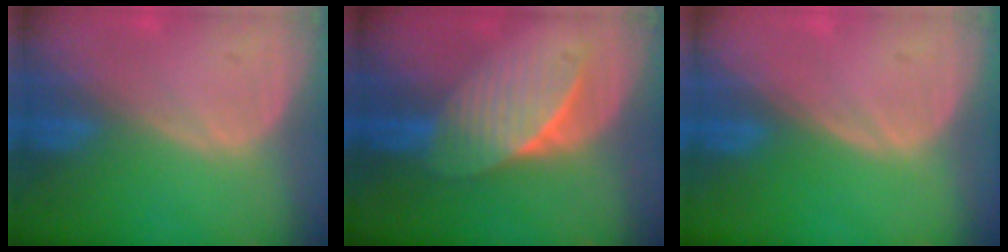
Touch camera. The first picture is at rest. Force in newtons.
{"total": 7.5, "press": 6.6, "slide": 3.6}
{"total": 0.0}